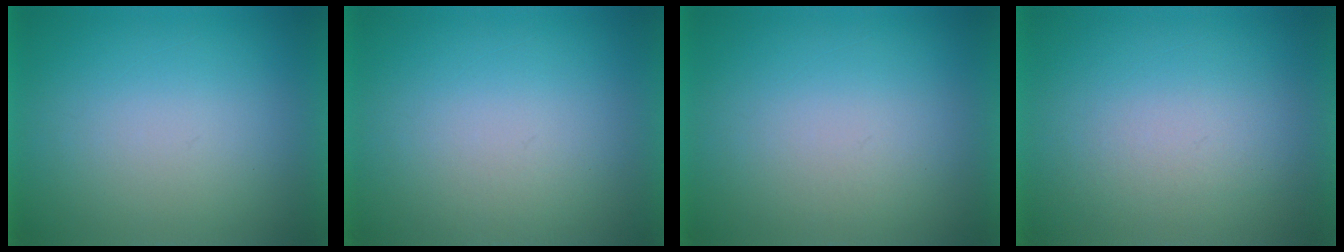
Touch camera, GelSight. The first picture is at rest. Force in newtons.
{"total": 1.2}
{"total": 1.2}
{"total": 1.5}